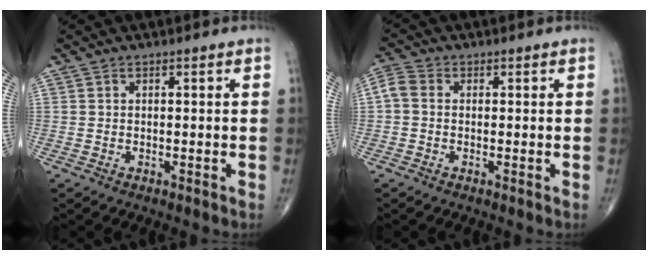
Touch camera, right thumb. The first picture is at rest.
{"total": 3.4, "force": [0.0, 2.6, 2.2], "torque": [-0.050, 0.009, -0.012]}